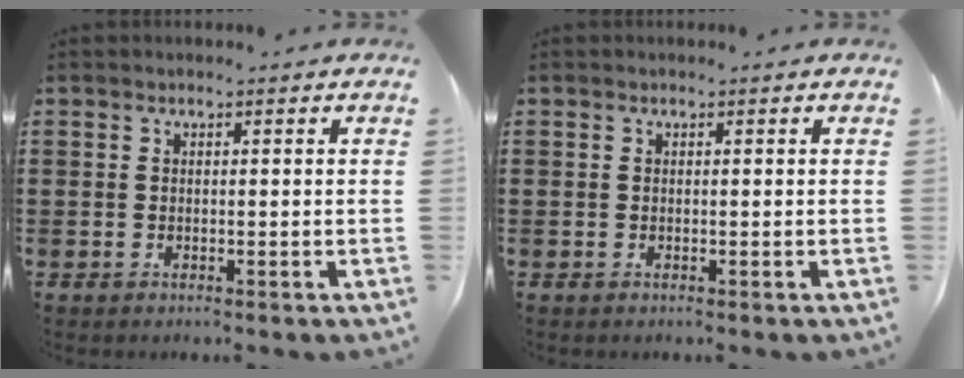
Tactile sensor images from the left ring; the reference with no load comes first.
{"total": 0.0}